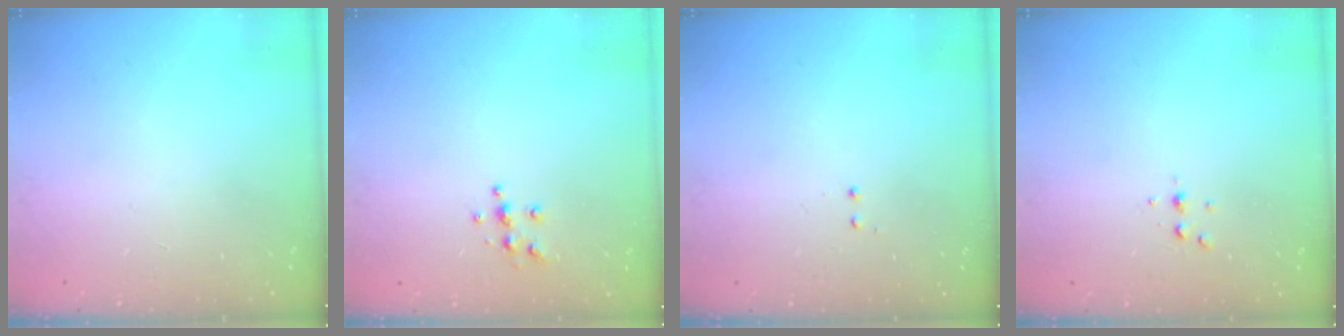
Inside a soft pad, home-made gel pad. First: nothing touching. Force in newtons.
{"total": 5.5, "press": 5.5, "slide": 0.5}
{"total": 0.5, "press": 0.5, "slide": 0.3}
{"total": 3.1, "press": 3.1, "slide": 0.5}